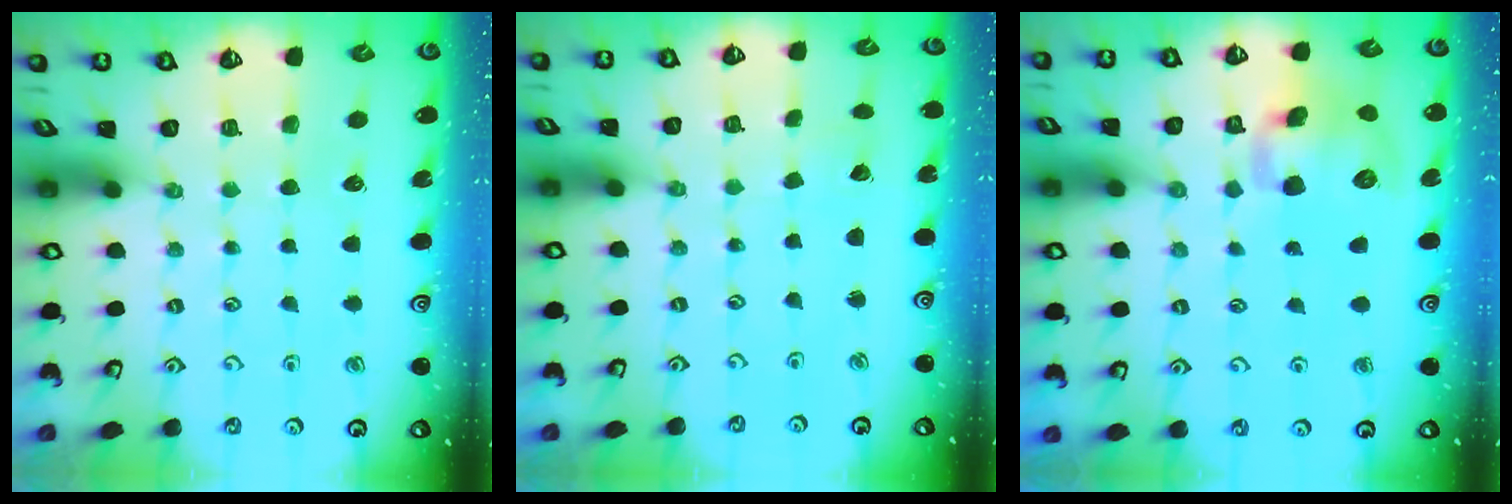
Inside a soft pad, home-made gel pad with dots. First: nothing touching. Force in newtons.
{"total": 1.2, "press": 1.2, "slide": 0.1}
{"total": 12.6, "press": 12.5, "slide": 2.1}